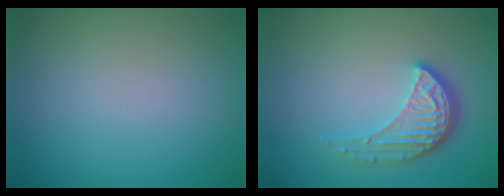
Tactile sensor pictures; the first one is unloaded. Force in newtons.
{"total": 4.1, "press": 3.1, "slide": 2.7}